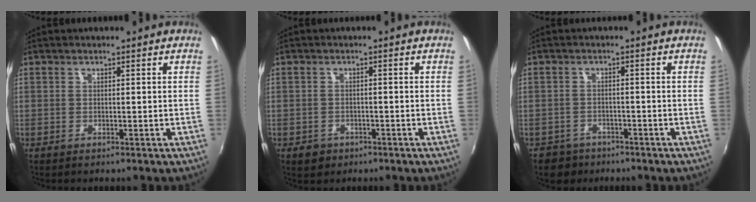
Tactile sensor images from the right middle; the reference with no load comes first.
{"total": 2.7, "force": [-1.4, 2.2, 0.9], "torque": [-0.025, -0.001, -0.018]}
{"total": 4.0, "force": [-2.8, 2.8, 0.5], "torque": [-0.027, 0.002, -0.046]}